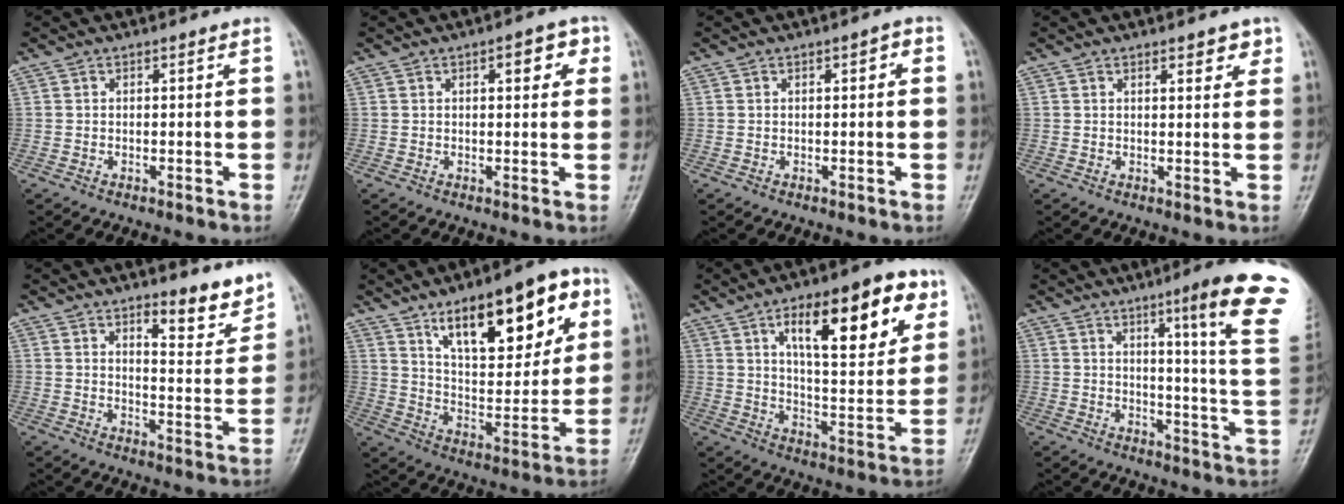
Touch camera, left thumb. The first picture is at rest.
{"total": 4.7, "force": [1.8, 2.1, 3.8], "torque": [-0.032, 0.000, 0.017]}
{"total": 1.8, "force": [0.5, 0.8, 1.5], "torque": [-0.017, 0.004, 0.003]}
{"total": 3.5, "force": [2.1, 1.5, 2.3], "torque": [-0.012, -0.010, 0.026]}
{"total": 8.5, "force": [6.2, 2.5, 5.2], "torque": [-0.046, -0.049, 0.088]}
{"total": 22.1, "force": [11.0, 9.0, 16.9], "torque": [-0.201, -0.034, 0.179]}
{"total": 20.2, "force": [9.6, 7.7, 16.0], "torque": [-0.186, -0.033, 0.147]}
{"total": 17.5, "force": [9.4, 0.8, 14.7], "torque": [-0.172, -0.054, 0.112]}